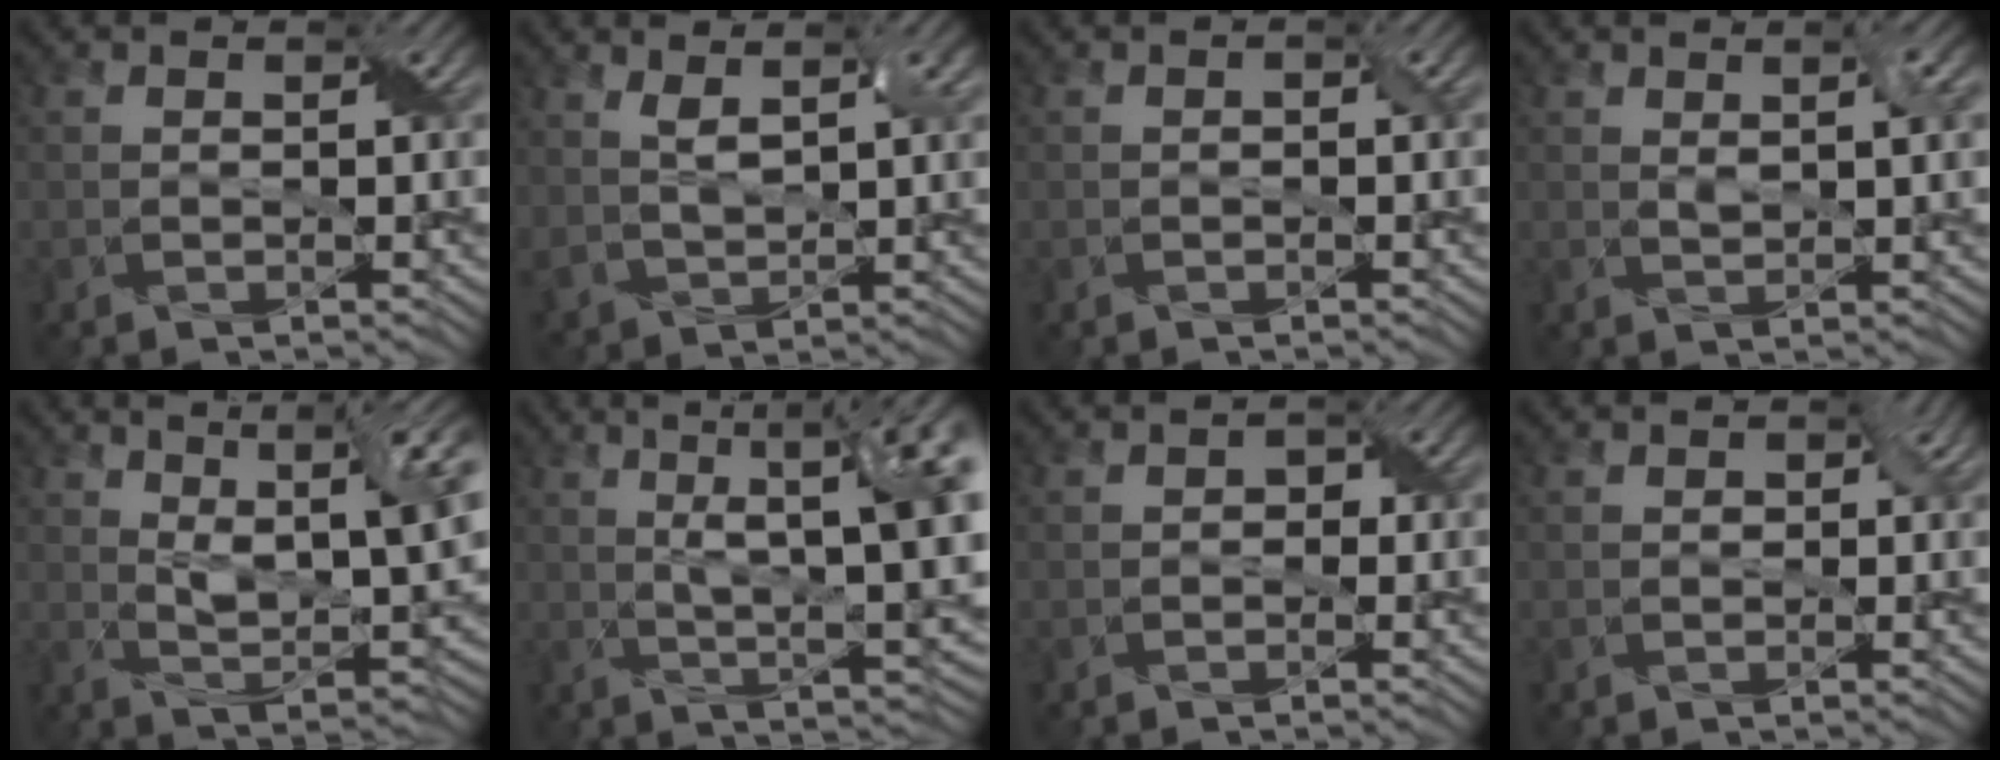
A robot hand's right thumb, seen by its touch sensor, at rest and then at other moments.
{"total": 5.8, "force": [2.4, 2.8, 4.4], "torque": [-0.097, 0.000, 0.051]}
{"total": 0.7, "force": [-0.3, 0.4, 0.5], "torque": [-0.009, 0.000, -0.004]}
{"total": 2.2, "force": [0.9, 0.5, 1.9], "torque": [-0.035, -0.002, 0.020]}
{"total": 10.4, "force": [3.9, 3.7, 8.9], "torque": [-0.167, 0.005, 0.064]}
{"total": 13.2, "force": [2.9, 4.2, 12.2], "torque": [-0.188, 0.015, 0.045]}
{"total": 1.5, "force": [-0.4, 1.2, 0.8], "torque": [-0.014, -0.003, -0.007]}
{"total": 1.6, "force": [0.2, 1.3, 0.9], "torque": [-0.018, -0.003, 0.006]}